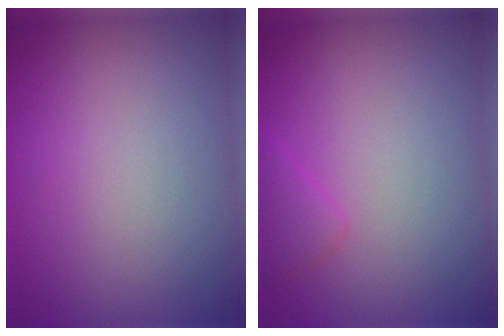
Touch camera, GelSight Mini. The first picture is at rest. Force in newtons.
{"total": 1.5, "press": 1.5, "slide": 0.2}